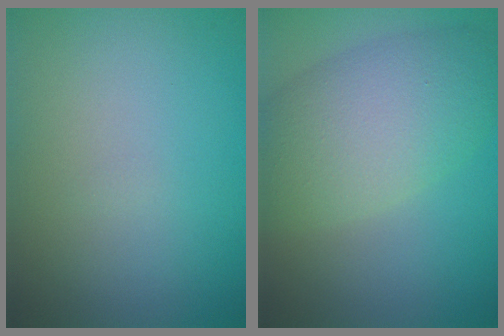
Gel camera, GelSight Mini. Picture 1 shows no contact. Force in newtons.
{"total": 7.2, "press": 7.2, "slide": 0.5}